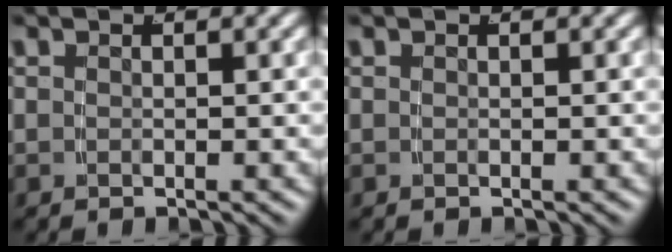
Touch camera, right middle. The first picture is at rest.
{"total": 0.0}